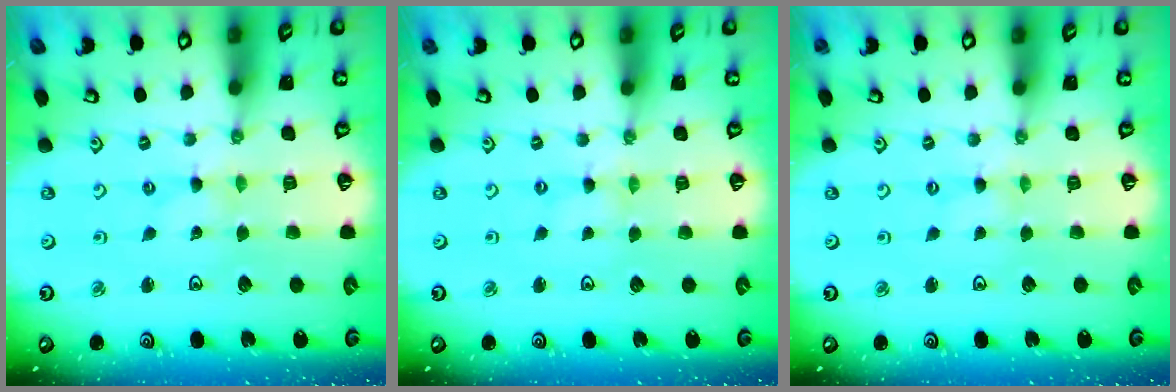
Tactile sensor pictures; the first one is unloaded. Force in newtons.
{"total": 0.0}
{"total": 0.0}